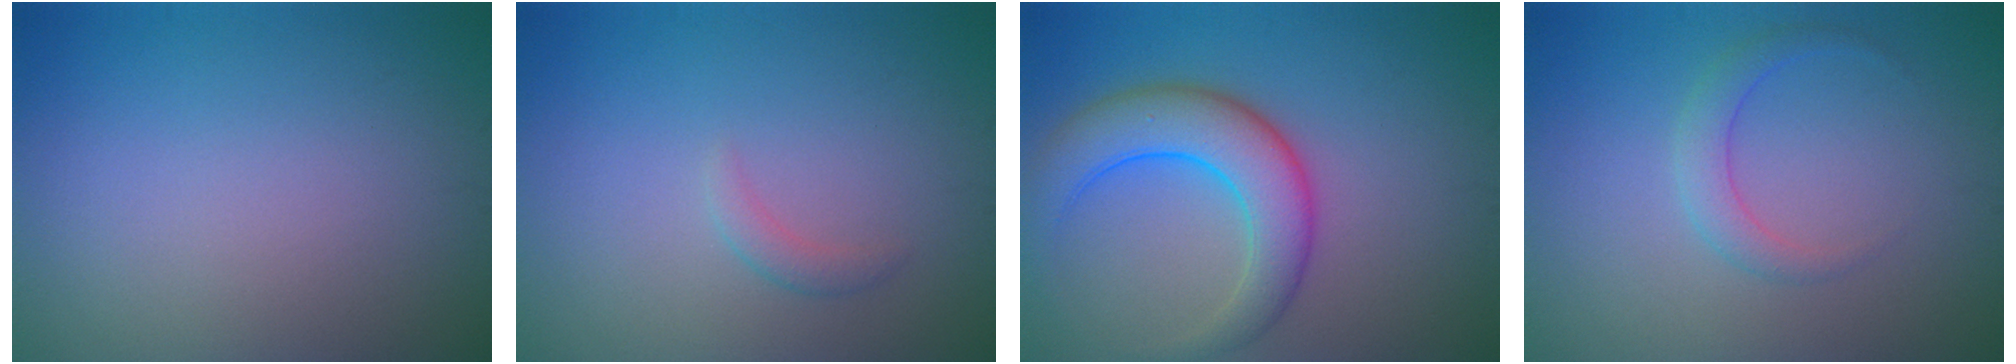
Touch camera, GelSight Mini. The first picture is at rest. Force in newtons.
{"total": 1.0, "press": 1.0, "slide": 0.0}
{"total": 6.6, "press": 6.6, "slide": 0.4}
{"total": 2.0, "press": 2.0, "slide": 0.1}